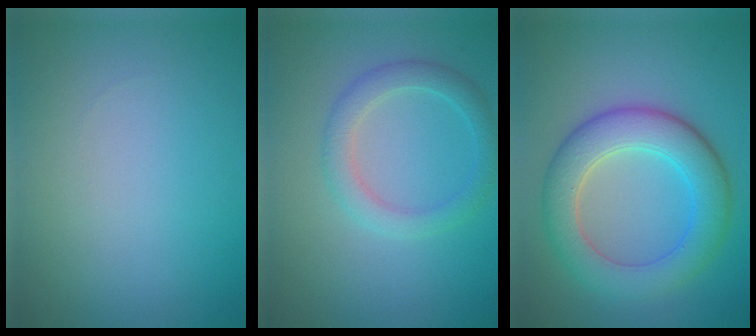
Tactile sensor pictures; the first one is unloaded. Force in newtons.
{"total": 2.9, "press": 2.9, "slide": 0.1}
{"total": 6.6, "press": 6.6, "slide": 0.3}